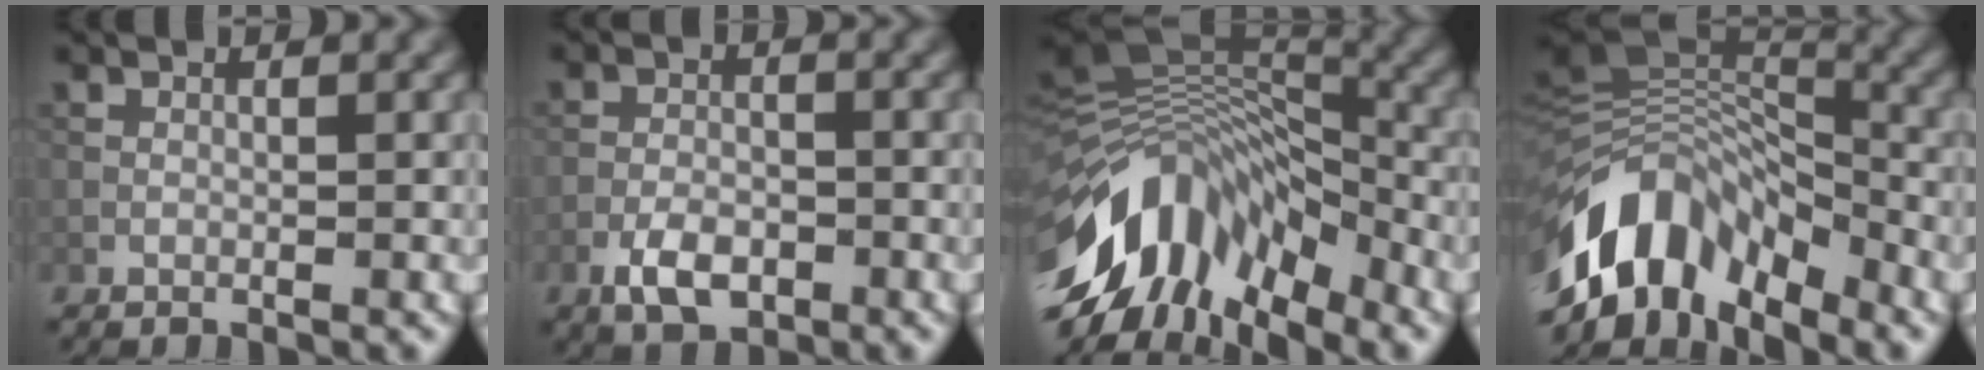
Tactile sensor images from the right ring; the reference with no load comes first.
{"total": 3.7, "force": [-2.0, 1.9, 2.4], "torque": [-0.042, -0.001, -0.039]}
{"total": 13.0, "force": [-6.7, 6.9, 8.7], "torque": [-0.172, 0.025, -0.125]}
{"total": 11.3, "force": [-6.2, 6.2, 7.1], "torque": [-0.129, 0.019, -0.122]}